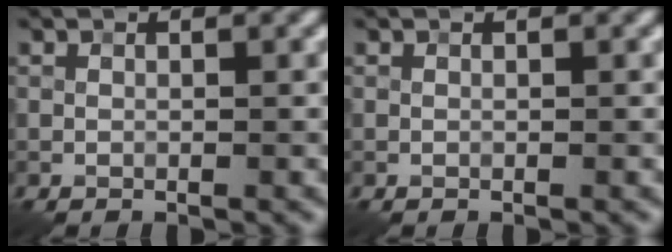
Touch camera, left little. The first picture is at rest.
{"total": 0.0}